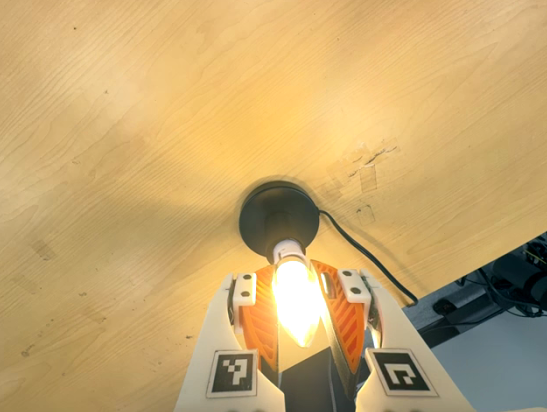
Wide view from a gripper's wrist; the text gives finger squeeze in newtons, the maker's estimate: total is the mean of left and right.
{"total": 18.3, "left": 18.7, "right": 17.8}